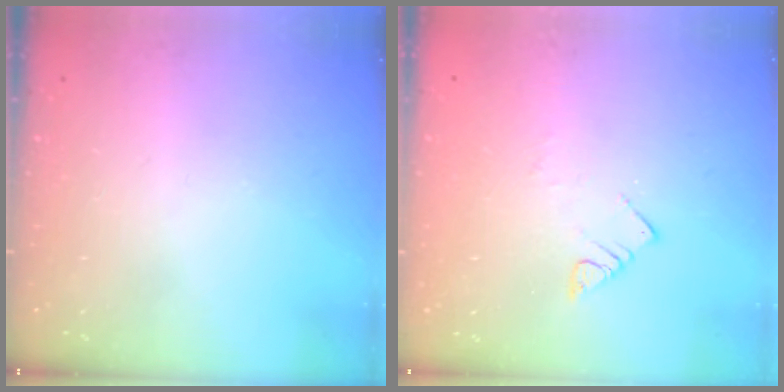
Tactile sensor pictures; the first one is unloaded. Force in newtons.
{"total": 4.0, "press": 4.0, "slide": 0.4}